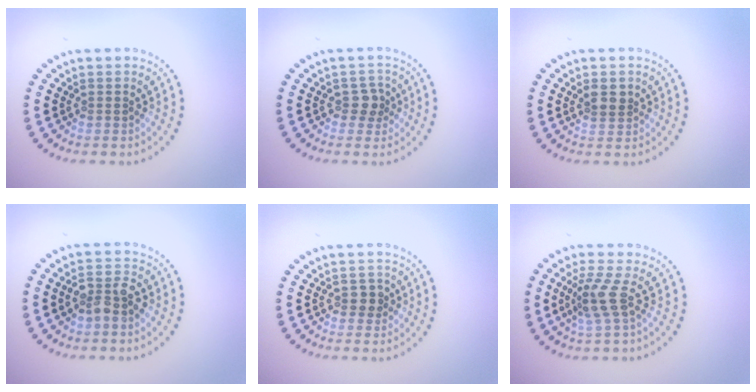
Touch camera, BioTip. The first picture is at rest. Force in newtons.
{"total": 1.6, "press": 1.4, "slide": 0.7}
{"total": 1.8, "press": 1.6, "slide": 0.7}
{"total": 2.8, "press": 2.7, "slide": 0.6}
{"total": 1.4, "press": 1.4, "slide": 0.4}
{"total": 2.9, "press": 2.1, "slide": 1.9}